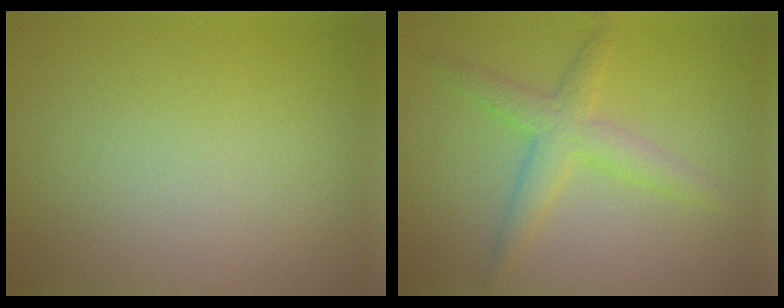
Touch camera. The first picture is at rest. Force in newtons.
{"total": 3.2, "press": 3.2, "slide": 0.1}